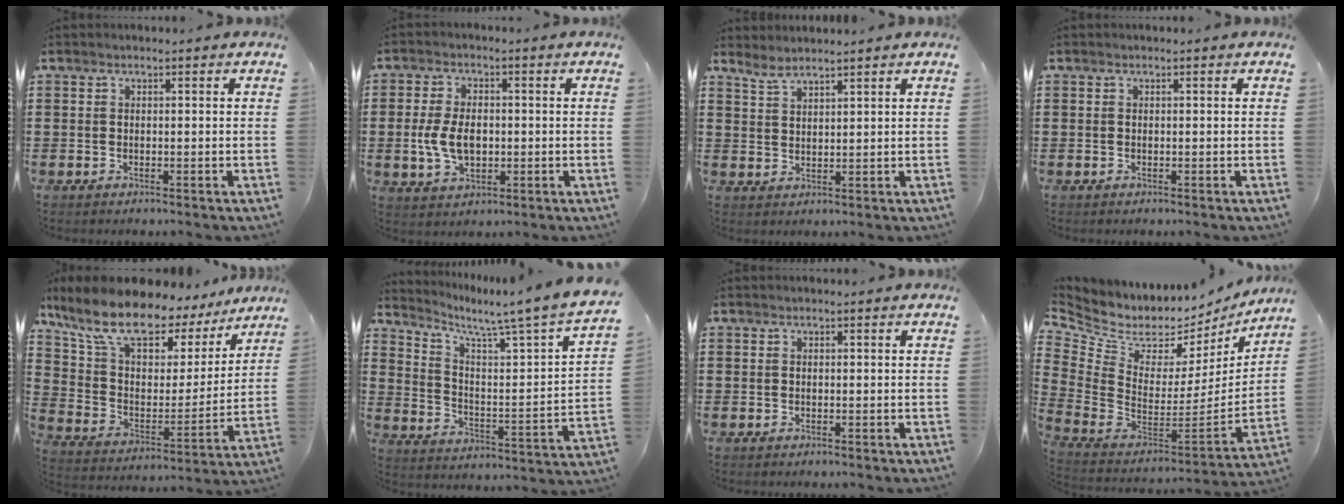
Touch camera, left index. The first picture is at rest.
{"total": 6.5, "force": [-0.5, 3.9, 5.2], "torque": [-0.109, 0.000, -0.014]}
{"total": 2.5, "force": [2.4, 0.2, 0.5], "torque": [-0.016, -0.003, 0.048]}
{"total": 0.0}
{"total": 12.1, "force": [9.9, 4.1, 5.5], "torque": [-0.150, -0.062, 0.170]}
{"total": 5.4, "force": [4.4, -0.6, 3.0], "torque": [-0.071, -0.050, 0.059]}
{"total": 0.0}
{"total": 5.0, "force": [3.8, 3.0, 1.4], "torque": [-0.070, -0.052, 0.062]}